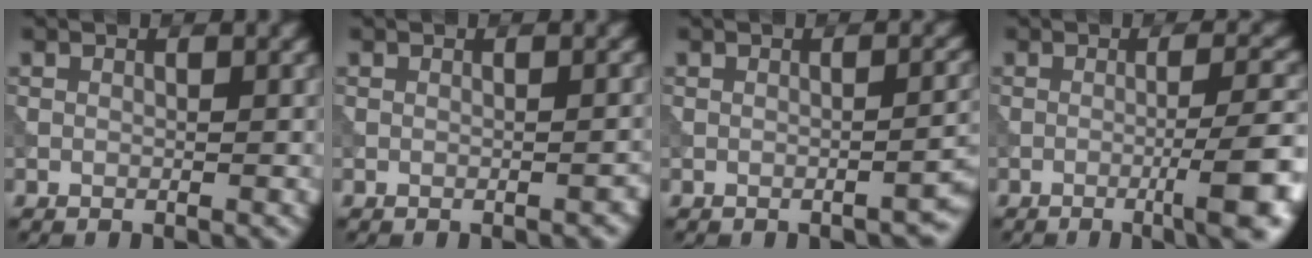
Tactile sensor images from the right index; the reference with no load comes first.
{"total": 0.7, "force": [-0.5, 0.2, 0.4], "torque": [-0.007, 0.002, -0.005]}
{"total": 2.5, "force": [-1.8, 0.7, 1.7], "torque": [-0.012, 0.010, -0.025]}
{"total": 6.9, "force": [-2.4, 1.4, 6.3], "torque": [-0.080, 0.009, -0.037]}